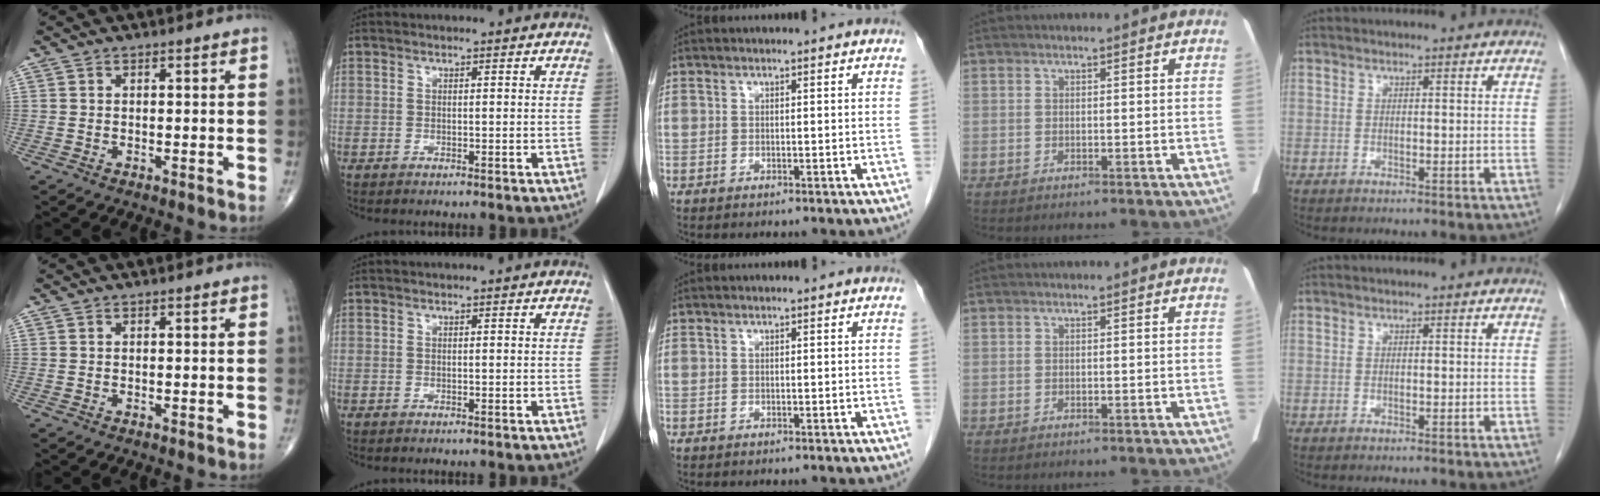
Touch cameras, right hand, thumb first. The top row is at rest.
{}